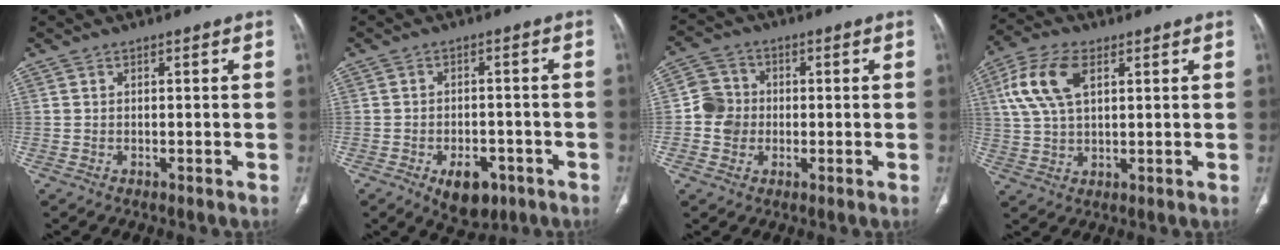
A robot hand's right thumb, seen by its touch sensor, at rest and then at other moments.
{"total": 7.8, "force": [-3.9, 4.6, 4.9], "torque": [-0.054, 0.013, -0.047]}
{"total": 6.2, "force": [-0.6, 5.9, 1.8], "torque": [-0.012, 0.013, -0.018]}
{"total": 10.8, "force": [3.8, 5.7, 8.4], "torque": [-0.180, 0.008, 0.073]}